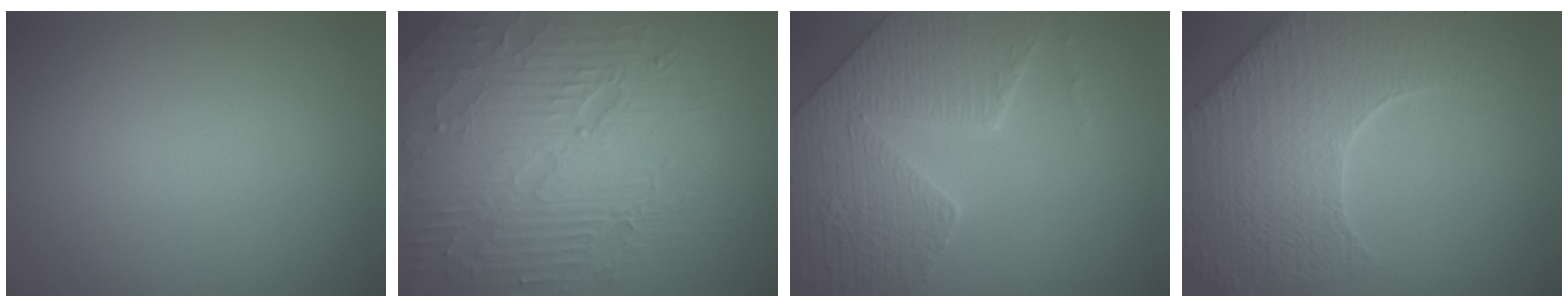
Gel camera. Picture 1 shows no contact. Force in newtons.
{"total": 8.8, "press": 6.3, "slide": 6.1}
{"total": 8.3, "press": 6.1, "slide": 5.7}
{"total": 8.9, "press": 6.4, "slide": 6.2}